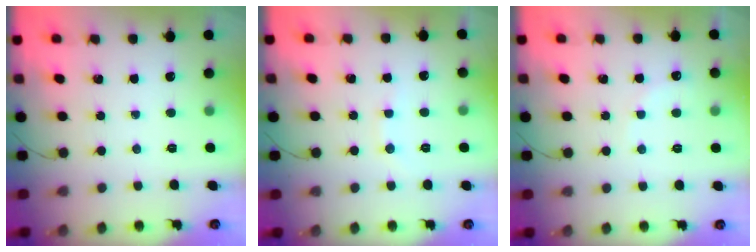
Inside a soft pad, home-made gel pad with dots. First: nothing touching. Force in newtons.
{"total": 5.9, "press": 5.8, "slide": 1.2}
{"total": 5.1, "press": 5.0, "slide": 1.0}